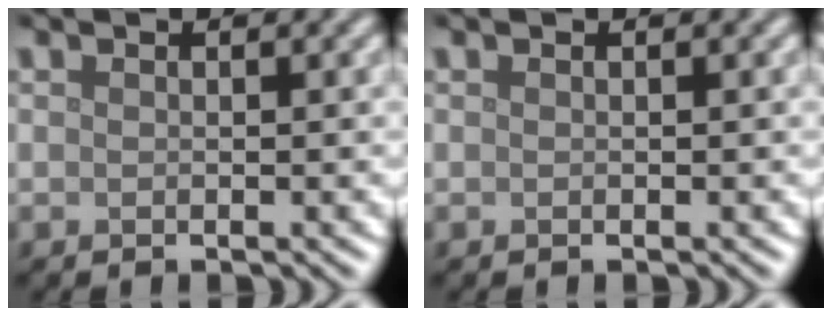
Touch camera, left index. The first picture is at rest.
{"total": 0.0}